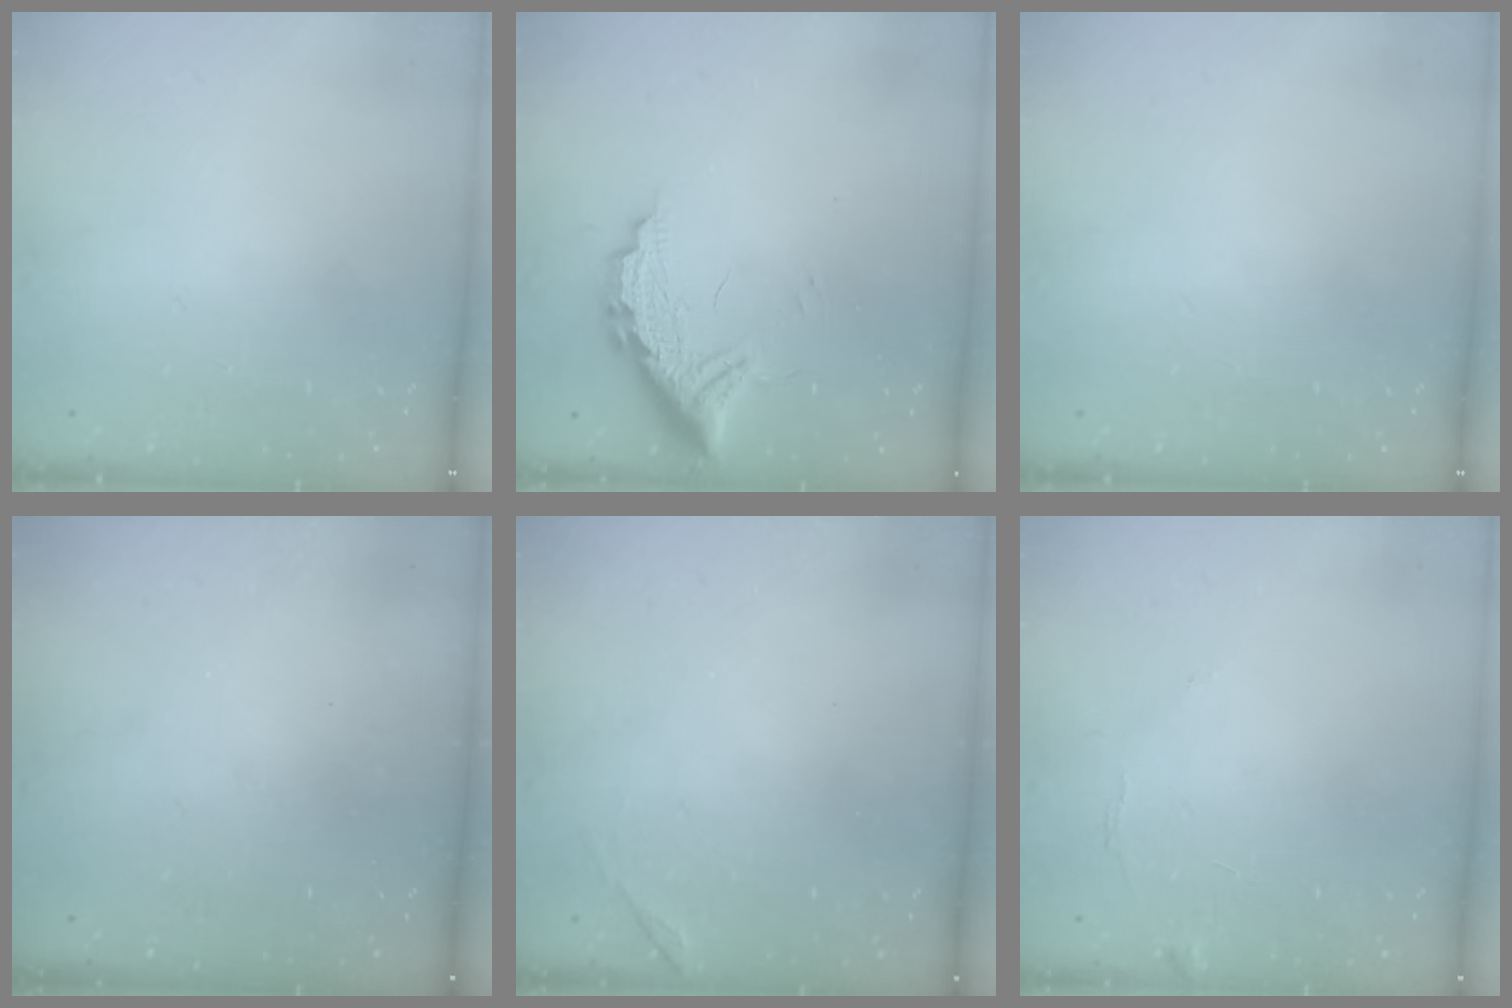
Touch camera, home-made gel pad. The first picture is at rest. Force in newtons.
{"total": 11.1, "press": 11.1, "slide": 0.6}
{"total": 0.0}
{"total": 3.2, "press": 3.2, "slide": 0.2}
{"total": 6.7, "press": 6.7, "slide": 0.2}
{"total": 6.5, "press": 6.5, "slide": 0.3}